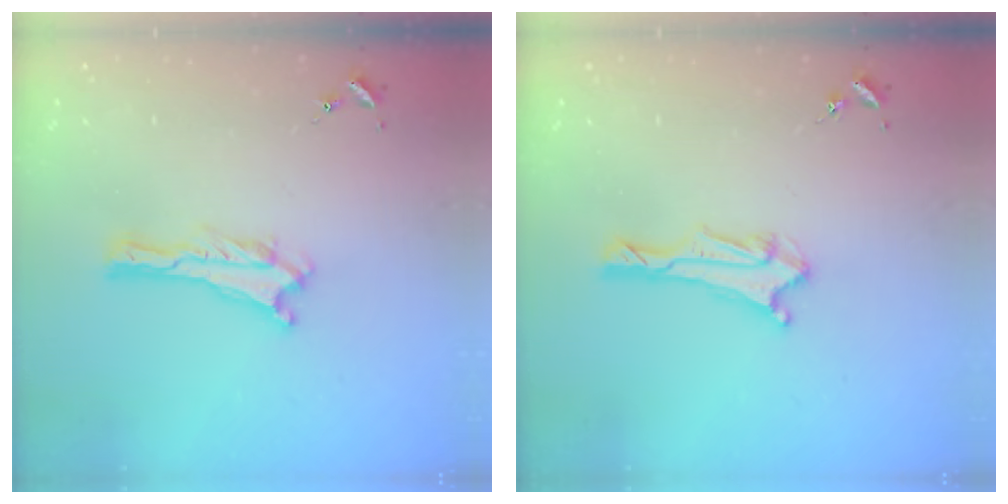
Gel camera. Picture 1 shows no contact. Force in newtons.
{"total": 2.9, "press": 2.8, "slide": 0.7}